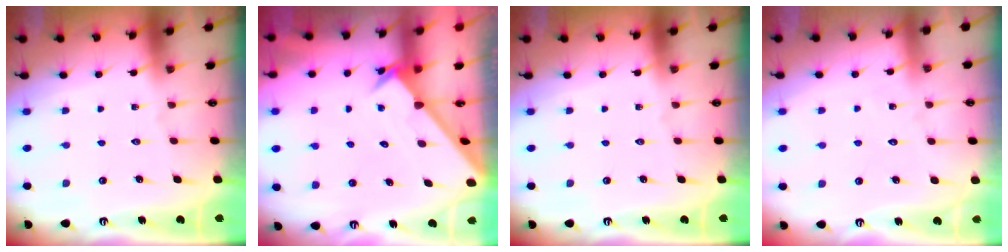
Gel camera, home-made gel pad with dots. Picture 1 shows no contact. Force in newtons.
{"total": 2.4, "press": 2.4, "slide": 0.2}
{"total": 0.0}
{"total": 4.0, "press": 4.0, "slide": 0.3}